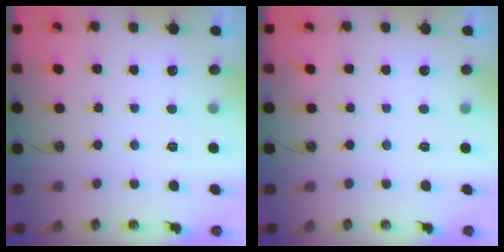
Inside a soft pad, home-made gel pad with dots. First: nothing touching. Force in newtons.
{"total": 0.0}